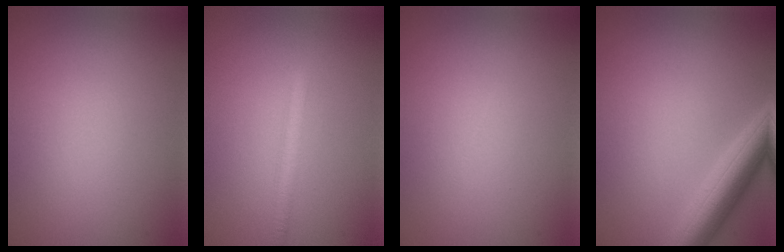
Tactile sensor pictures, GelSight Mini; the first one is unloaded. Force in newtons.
{"total": 1.9, "press": 1.9, "slide": 0.0}
{"total": 0.0}
{"total": 5.3, "press": 5.3, "slide": 0.3}